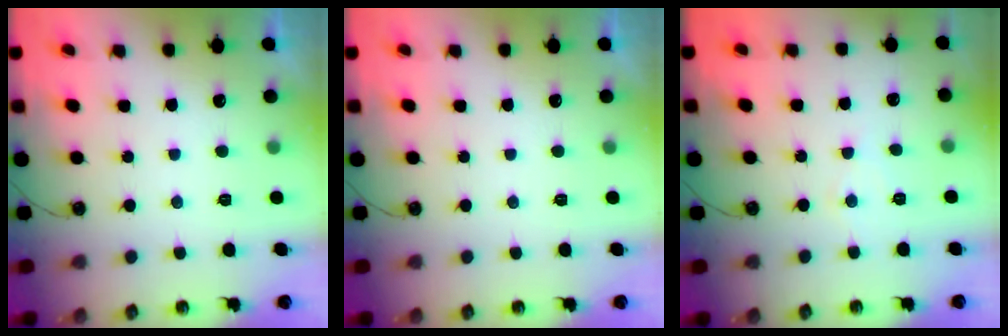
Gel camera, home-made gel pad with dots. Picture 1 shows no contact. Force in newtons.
{"total": 0.0}
{"total": 5.2, "press": 5.2, "slide": 0.5}